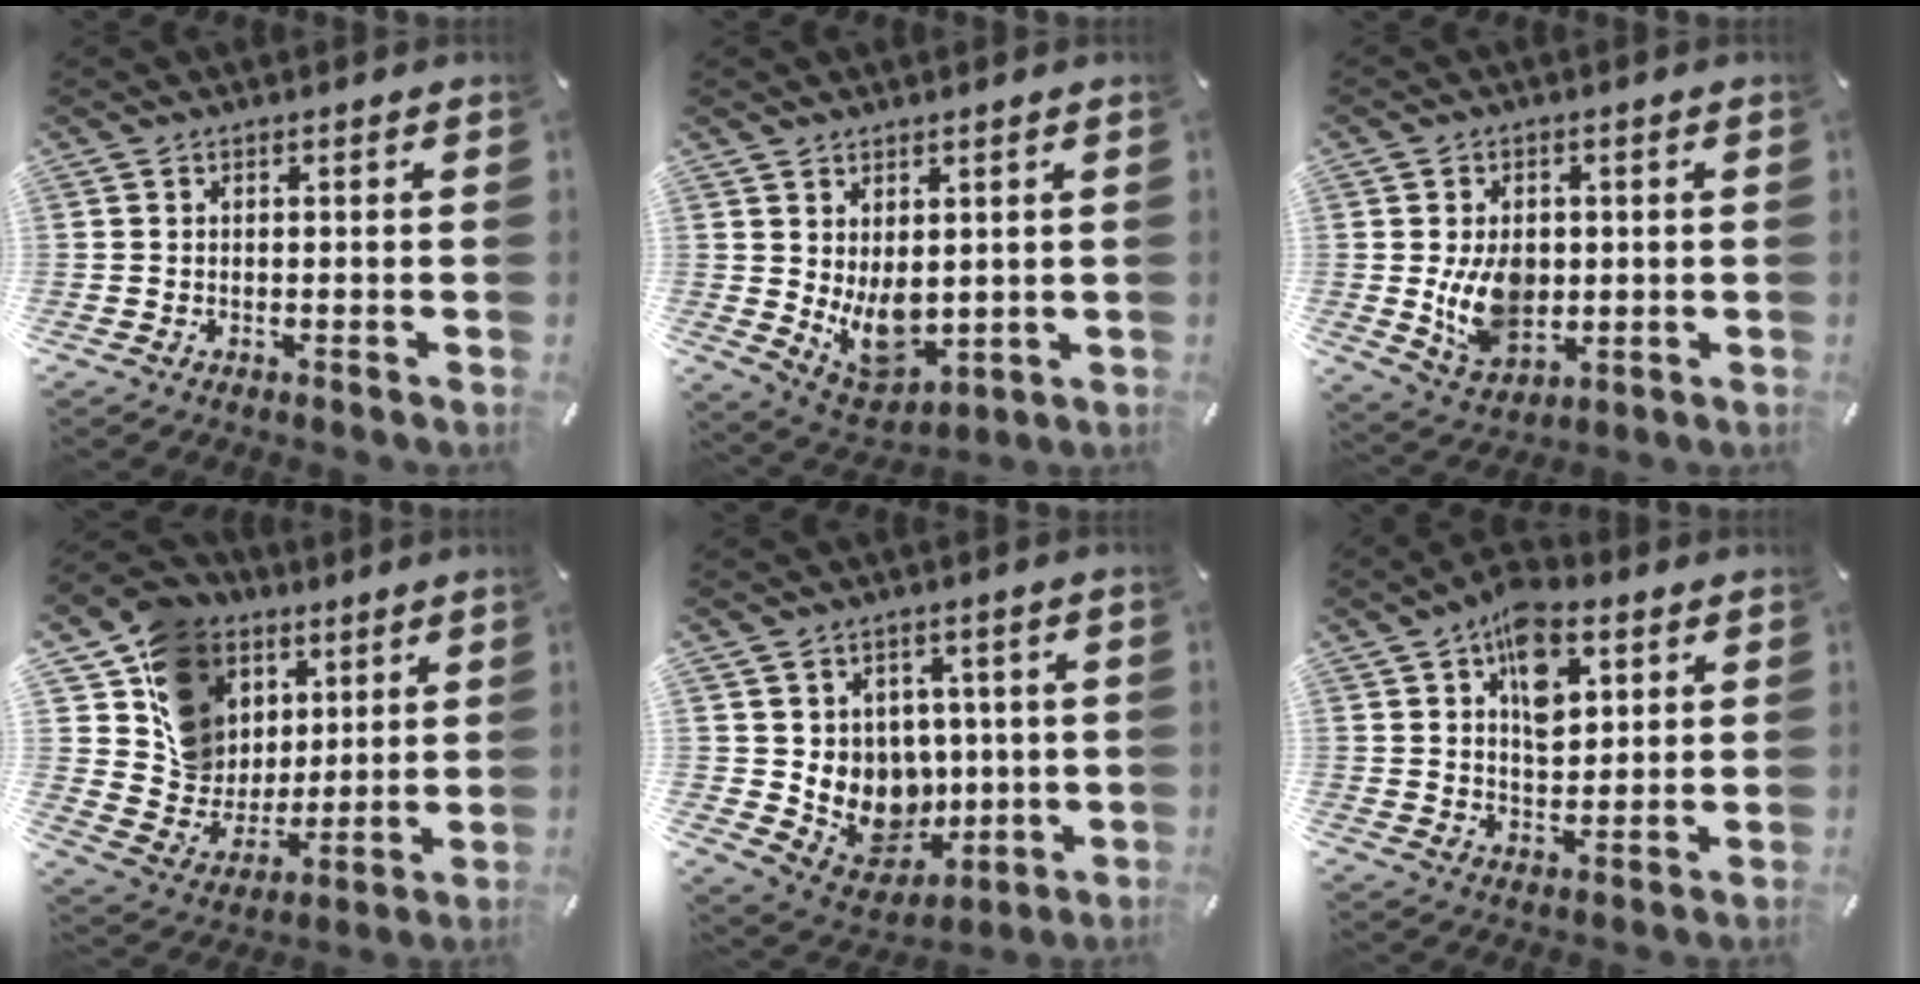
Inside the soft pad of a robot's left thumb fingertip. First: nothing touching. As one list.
[{"total": 9.1, "force": [1.2, 6.7, 6.1], "torque": [-0.102, -0.027, 0.031]}, {"total": 10.5, "force": [0.1, 8.0, 6.9], "torque": [-0.120, -0.006, 0.000]}, {"total": 15.7, "force": [7.1, 13.4, 4.0], "torque": [-0.074, -0.047, 0.141]}, {"total": 11.0, "force": [0.6, 10.5, 3.3], "torque": [-0.061, -0.025, 0.031]}, {"total": 11.7, "force": [5.7, 7.1, 7.3], "torque": [-0.100, -0.021, 0.098]}]